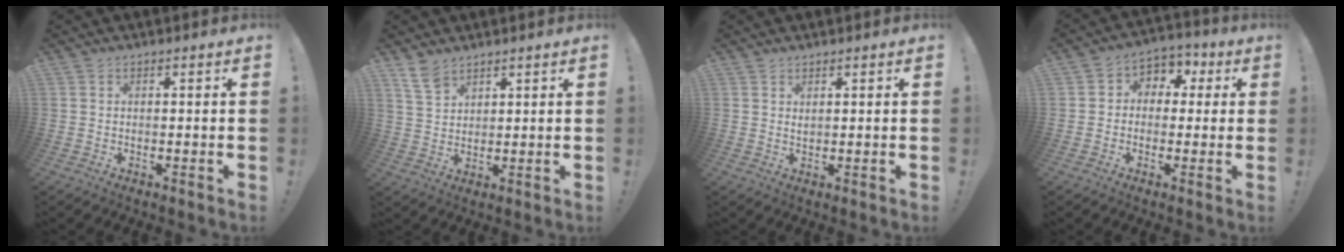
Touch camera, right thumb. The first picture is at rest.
{"total": 6.1, "force": [4.6, 3.1, 2.5], "torque": [-0.045, -0.025, 0.089]}
{"total": 1.2, "force": [1.1, 0.2, 0.5], "torque": [-0.004, -0.003, 0.020]}
{"total": 6.3, "force": [-1.1, 5.8, 2.3], "torque": [-0.023, 0.017, -0.017]}